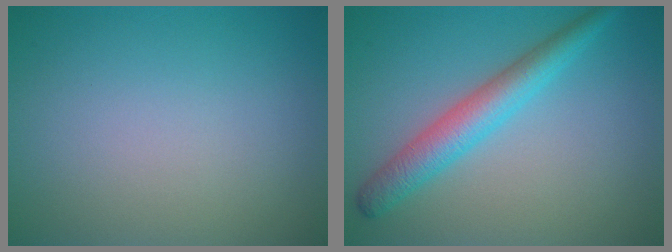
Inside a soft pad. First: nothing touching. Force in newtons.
{"total": 4.2, "press": 4.2, "slide": 0.1}